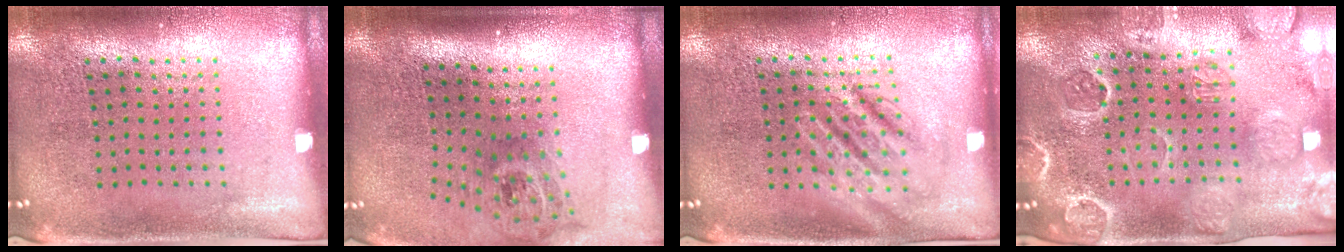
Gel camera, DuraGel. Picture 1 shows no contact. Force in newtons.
{"total": 2.0, "press": 1.4, "slide": 1.5}
{"total": 2.8, "press": 2.8, "slide": 0.3}
{"total": 3.2, "press": 3.1, "slide": 0.9}